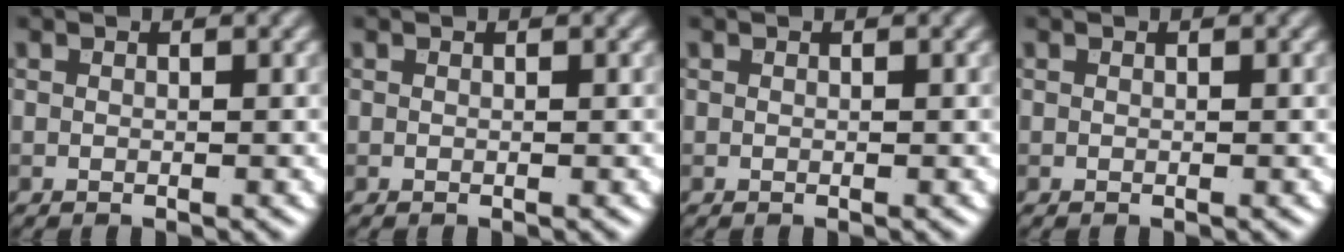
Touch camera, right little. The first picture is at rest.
{"total": 0.0}
{"total": 0.0}
{"total": 0.0}